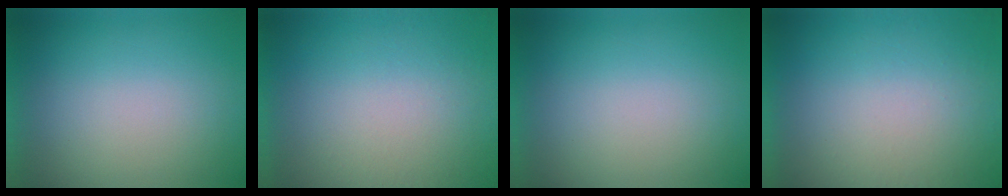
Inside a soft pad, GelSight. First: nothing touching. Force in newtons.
{"total": 1.2}
{"total": 0.0}
{"total": 1.2}